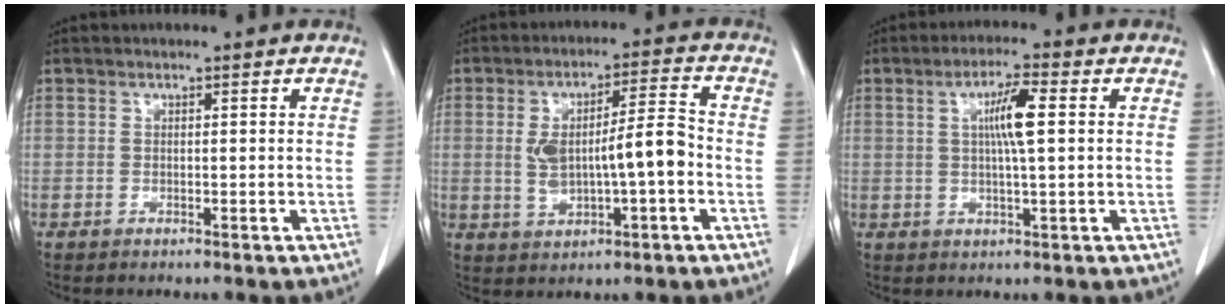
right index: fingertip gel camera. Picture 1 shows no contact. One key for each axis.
{"total": 9.5, "fx": -0.7, "fy": 2.2, "fz": 9.2, "tx": -0.165, "ty": 0.020, "tz": -0.003}
{"total": 5.9, "fx": 1.2, "fy": 0.3, "fz": 5.8, "tx": -0.106, "ty": 0.002, "tz": 0.018}